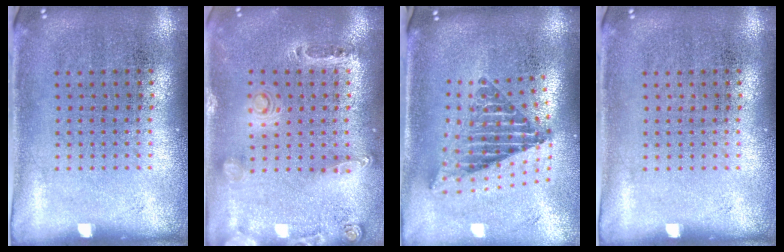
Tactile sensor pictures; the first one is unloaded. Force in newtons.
{"total": 0.6, "press": 0.6, "slide": 0.3}
{"total": 2.4, "press": 1.7, "slide": 1.8}
{"total": 0.0}